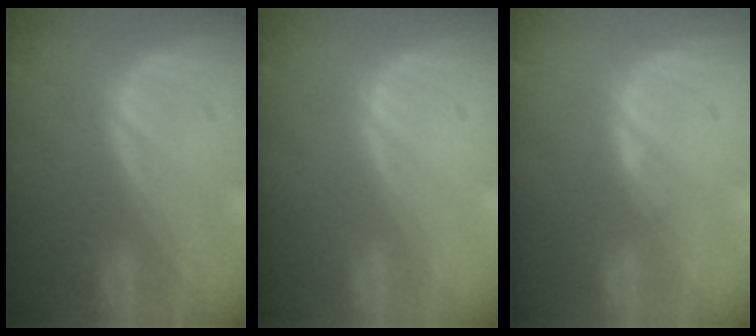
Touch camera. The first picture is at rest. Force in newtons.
{"total": 0.0}
{"total": 1.1, "press": 1.0, "slide": 0.1}